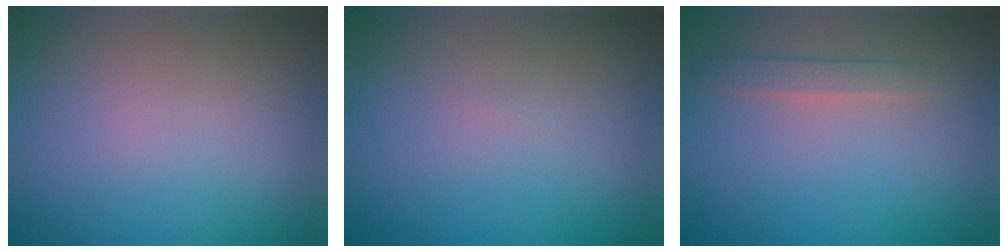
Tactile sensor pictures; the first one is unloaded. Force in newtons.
{"total": 0.0}
{"total": 1.5, "press": 1.5, "slide": 0.1}